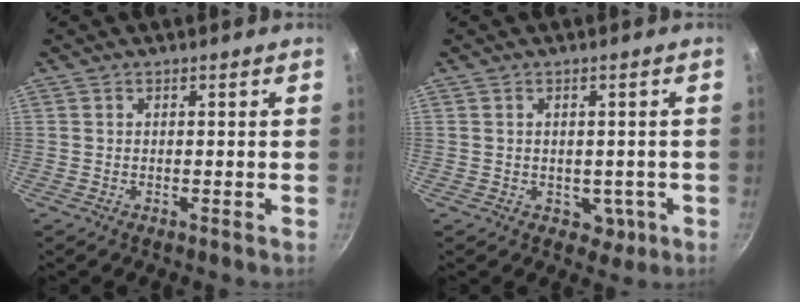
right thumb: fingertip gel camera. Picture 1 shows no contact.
{"total": 3.2, "force": [-0.7, 2.7, 1.6], "torque": [0.000, 0.011, 0.004]}